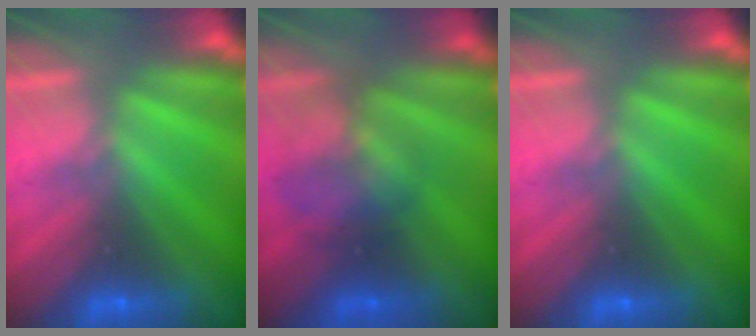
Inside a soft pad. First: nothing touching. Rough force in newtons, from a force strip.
{"total": 2.3}
{"total": 0.0}